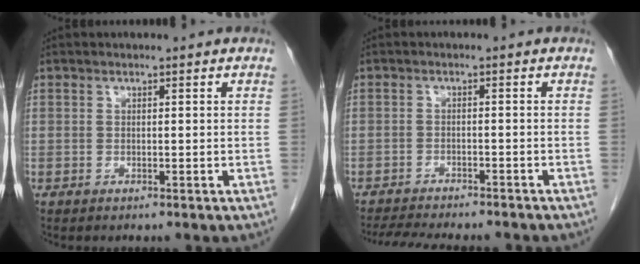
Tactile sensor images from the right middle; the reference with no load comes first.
{"total": 12.0, "force": [-10.8, 1.9, 4.7], "torque": [-0.081, -0.012, -0.143]}